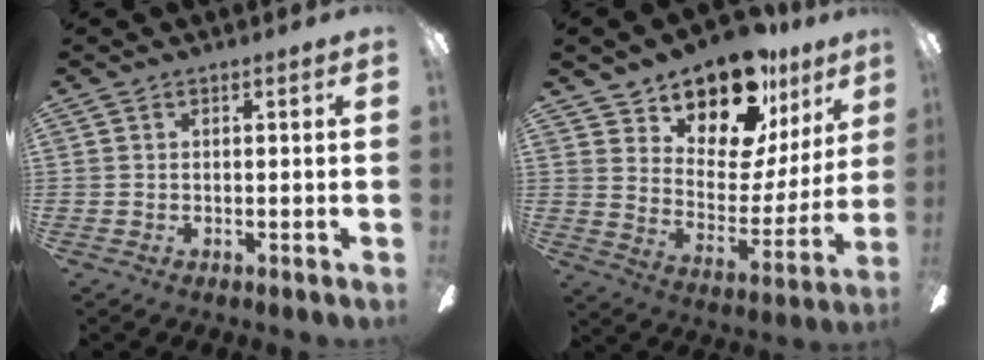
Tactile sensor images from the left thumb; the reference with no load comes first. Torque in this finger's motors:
{"motor_torque": [0.39, 0.45, 1.26, -1.51, 0.09]}